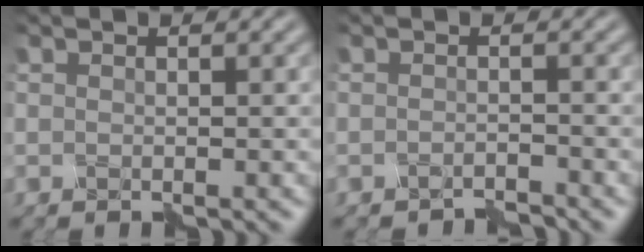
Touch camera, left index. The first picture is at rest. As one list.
[{"total": 1.7, "force": [-1.7, -0.2, -0.1], "torque": [0.002, -0.008, -0.033]}]